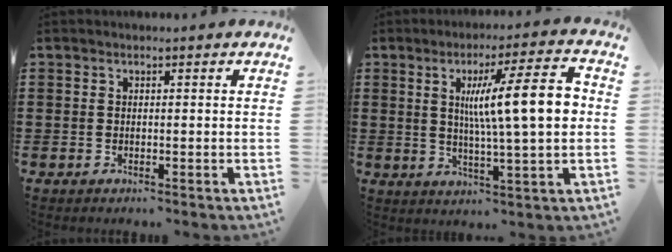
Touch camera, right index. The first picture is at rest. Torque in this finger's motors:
{"motor_torque": [2.14, 0.00, 1.05, 0.21]}